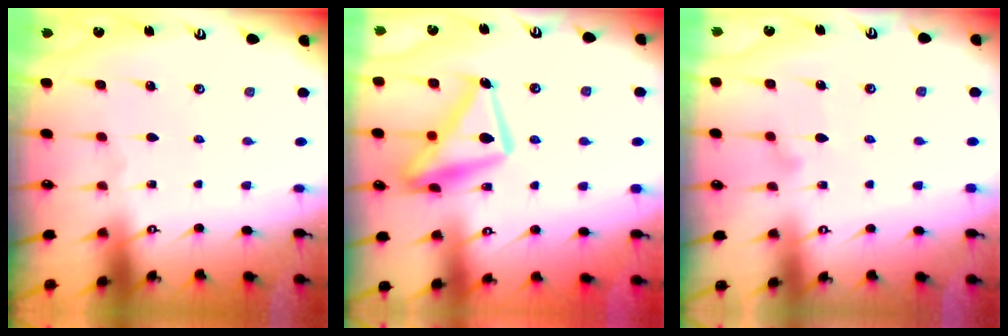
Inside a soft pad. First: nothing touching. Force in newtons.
{"total": 17.0, "press": 16.9, "slide": 1.2}
{"total": 8.3, "press": 8.3, "slide": 0.3}